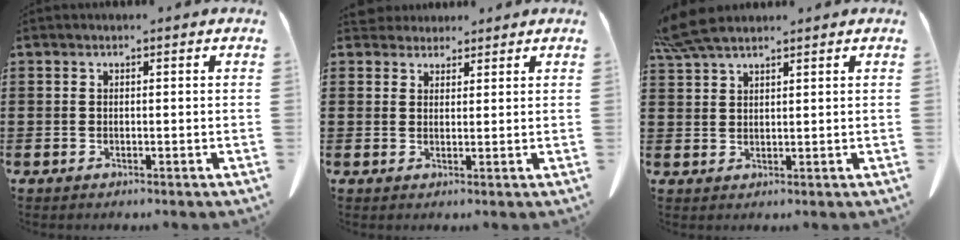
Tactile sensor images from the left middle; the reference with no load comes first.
{"total": 2.7, "force": [2.5, 1.0, 0.1], "torque": [-0.002, -0.003, 0.048]}
{"total": 5.3, "force": [4.4, 0.9, 2.8], "torque": [-0.066, -0.004, 0.084]}